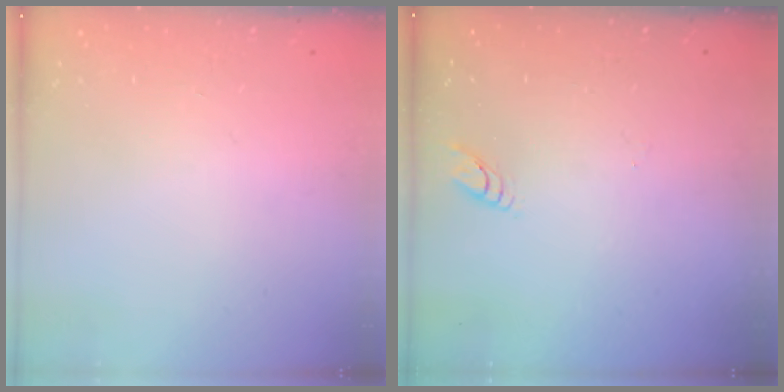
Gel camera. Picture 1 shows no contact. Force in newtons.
{"total": 2.7, "press": 2.7, "slide": 0.3}